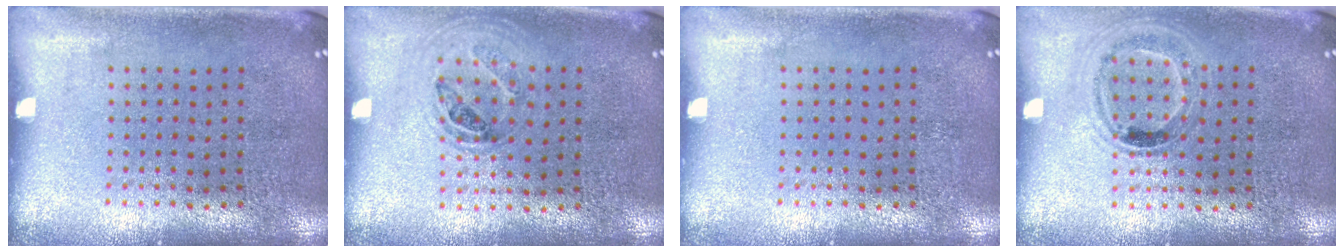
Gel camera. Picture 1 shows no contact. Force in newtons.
{"total": 1.1, "press": 0.9, "slide": 0.6}
{"total": 0.0}
{"total": 1.0, "press": 0.9, "slide": 0.4}